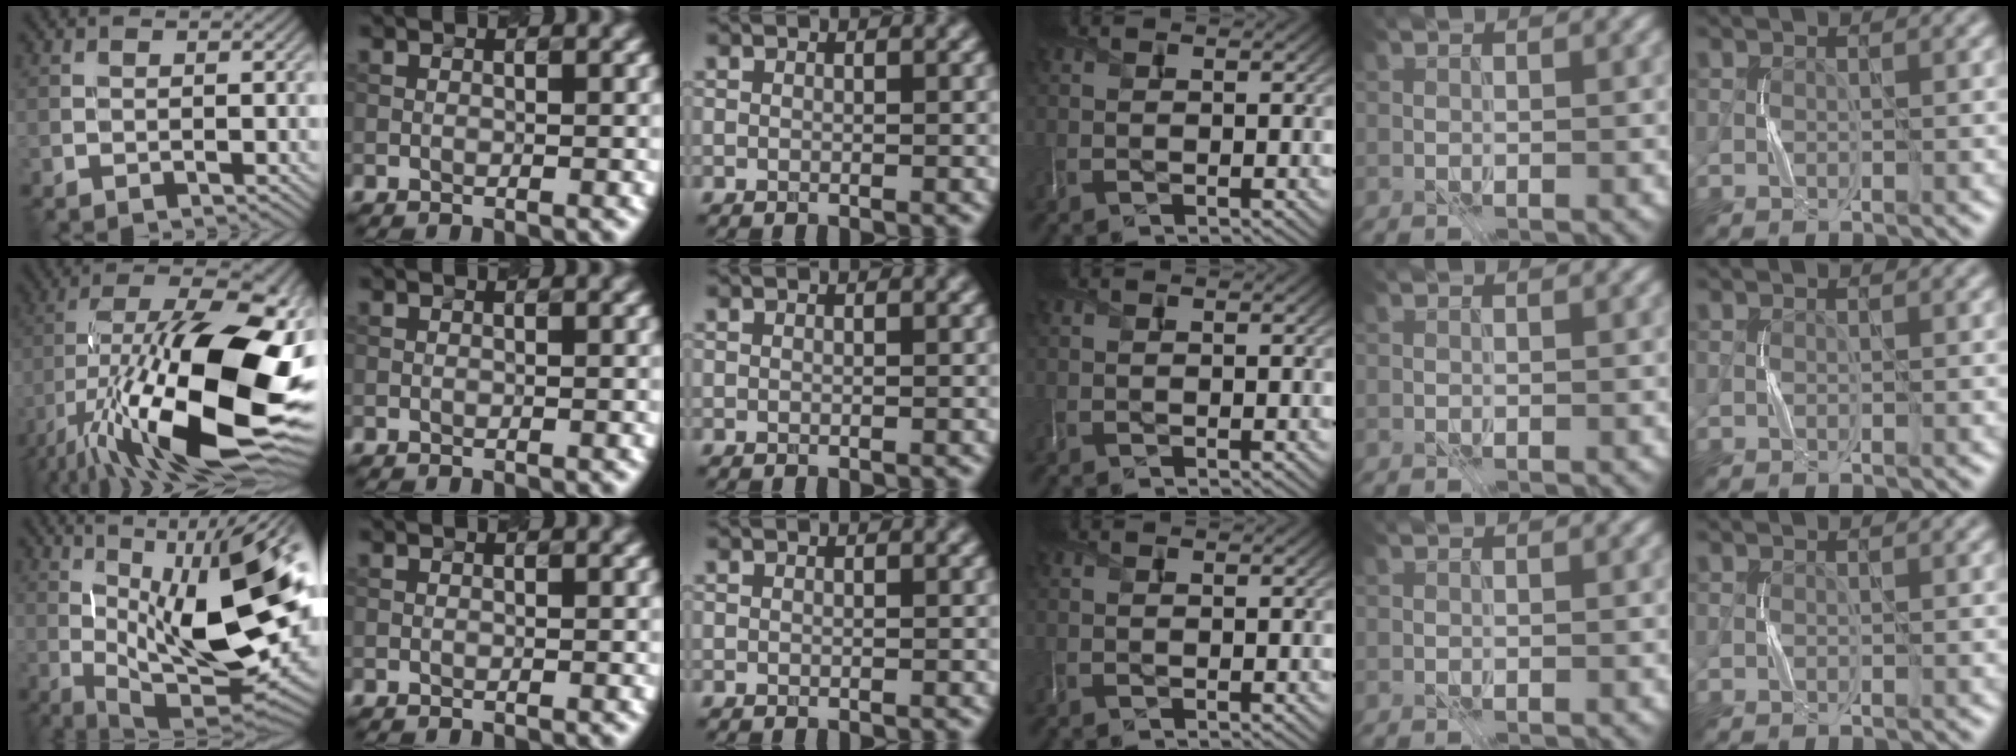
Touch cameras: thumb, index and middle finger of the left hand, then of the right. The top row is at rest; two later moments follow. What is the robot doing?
{"motion": "press", "object": "grip strengthener"}